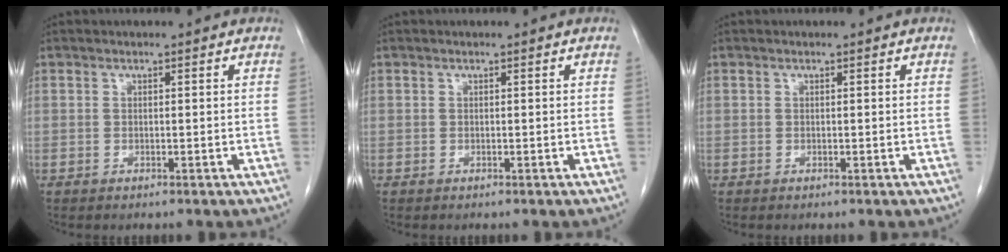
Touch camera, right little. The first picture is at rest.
{"total": 0.0}
{"total": 0.0}